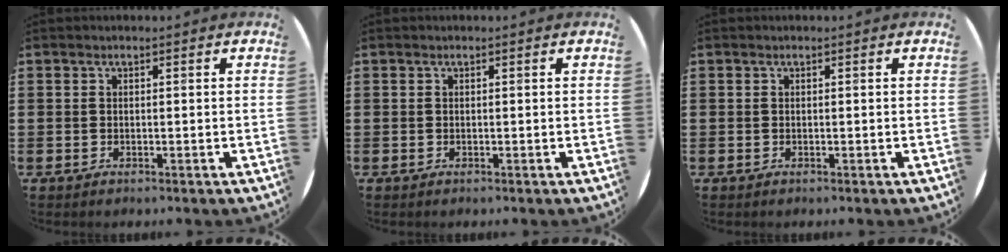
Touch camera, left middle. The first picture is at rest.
{"total": 0.0}
{"total": 0.0}